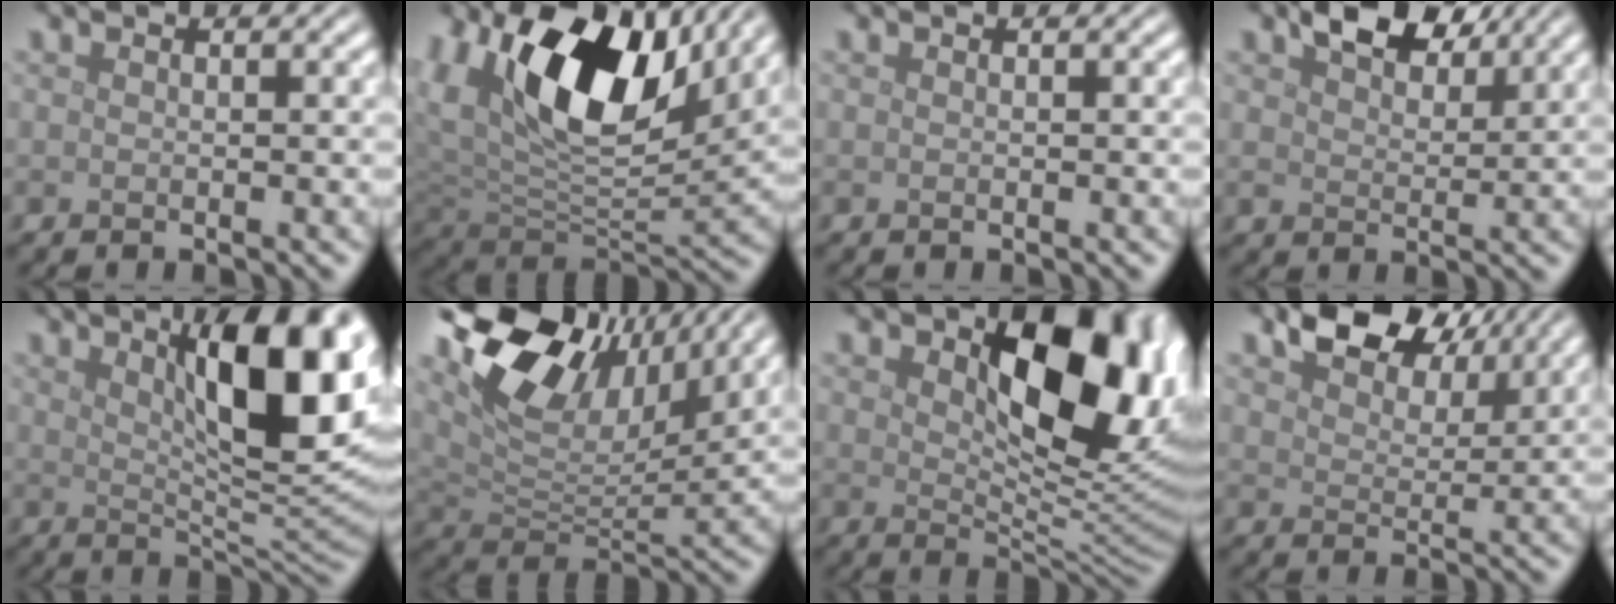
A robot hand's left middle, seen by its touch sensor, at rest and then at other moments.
{"total": 15.4, "force": [6.1, 8.7, 11.2], "torque": [-0.215, 0.007, 0.109]}
{"total": 0.0}
{"total": 5.3, "force": [3.8, 2.6, 2.7], "torque": [-0.049, 0.006, 0.057]}
{"total": 11.6, "force": [4.2, 3.6, 10.2], "torque": [-0.135, 0.003, 0.068]}
{"total": 12.8, "force": [8.7, 6.1, 7.2], "torque": [-0.157, 0.024, 0.161]}
{"total": 10.7, "force": [3.4, 5.4, 8.6], "torque": [-0.123, -0.007, 0.056]}
{"total": 6.4, "force": [4.6, 3.1, 3.1], "torque": [-0.059, 0.006, 0.072]}